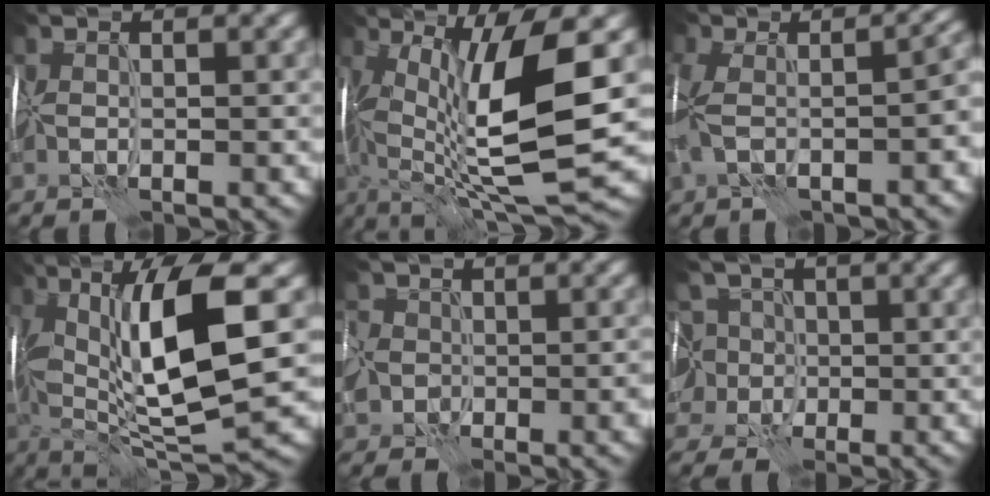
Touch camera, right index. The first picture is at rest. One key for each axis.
{"total": 13.0, "fx": 0.8, "fy": 2.9, "fz": 12.6, "tx": -0.222, "ty": -0.001, "tz": 0.021}
{"total": 8.5, "fx": -1.7, "fy": 4.3, "fz": 7.2, "tx": -0.139, "ty": -0.008, "tz": -0.021}
{"total": 12.0, "fx": 2.0, "fy": 3.1, "fz": 11.5, "tx": -0.200, "ty": 0.000, "tz": 0.042}
{"total": 10.2, "fx": -3.6, "fy": 8.2, "fz": 4.9, "tx": -0.072, "ty": -0.005, "tz": -0.088}
{"total": 8.8, "fx": -1.1, "fy": 8.0, "fz": 3.6, "tx": -0.073, "ty": 0.020, "tz": -0.060}